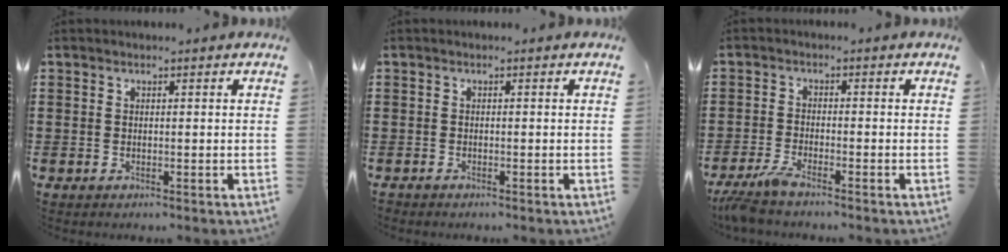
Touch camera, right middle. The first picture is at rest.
{"total": 0.5, "force": [-0.5, 0.1, 0.1], "torque": [-0.002, -0.001, -0.011]}
{"total": 3.6, "force": [-3.1, 0.1, 1.8], "torque": [-0.060, -0.014, -0.068]}